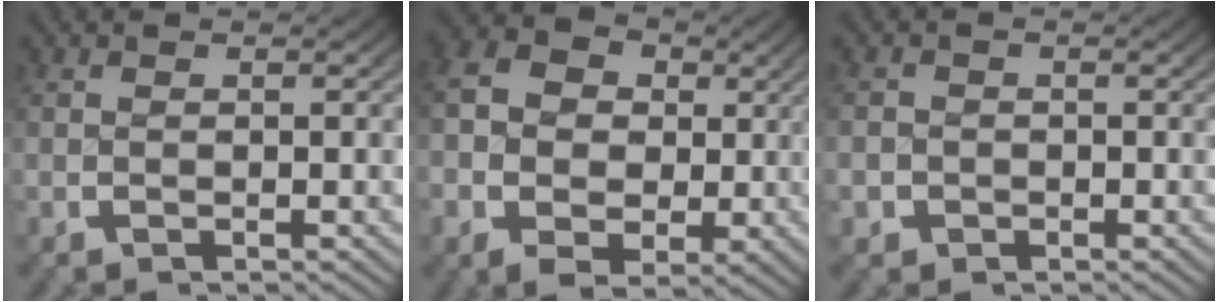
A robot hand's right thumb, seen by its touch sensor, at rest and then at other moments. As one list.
[{"total": 10.5, "force": [1.0, 8.4, 6.3], "torque": [-0.131, -0.025, 0.017]}, {"total": 2.0, "force": [-0.8, 1.9, 0.2], "torque": [-0.004, -0.006, -0.014]}]